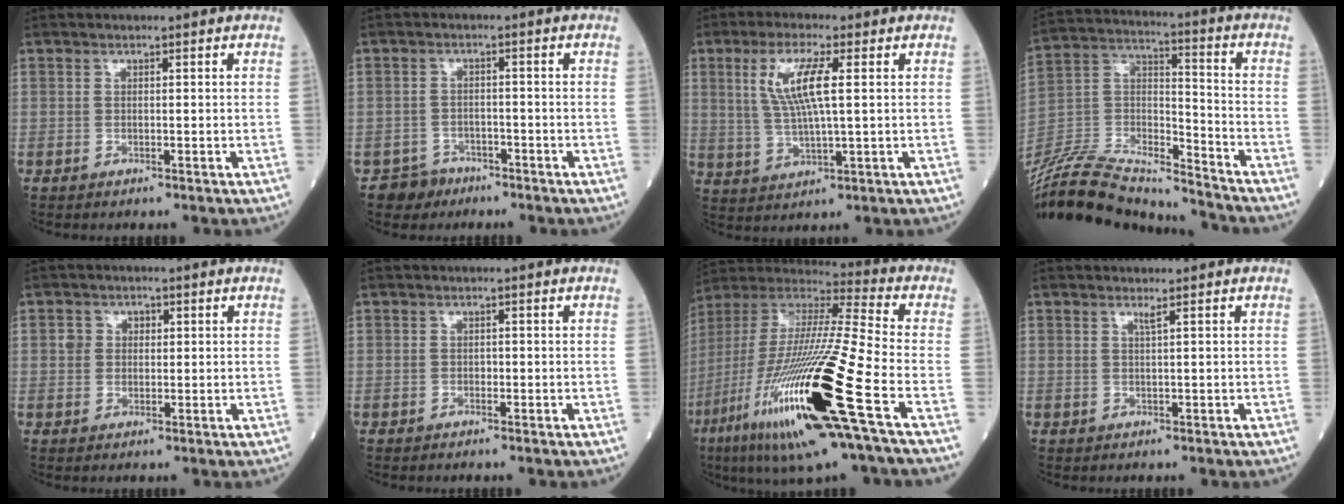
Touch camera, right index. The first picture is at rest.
{"total": 3.1, "force": [-2.2, 2.2, -0.4], "torque": [0.009, 0.009, -0.037]}
{"total": 8.1, "force": [2.2, 1.1, 7.7], "torque": [-0.165, 0.006, 0.048]}
{"total": 23.9, "force": [-22.5, 2.6, 7.5], "torque": [-0.181, -0.006, -0.386]}
{"total": 2.8, "force": [0.6, 2.5, 1.1], "torque": [-0.015, 0.010, 0.009]}
{"total": 0.0}
{"total": 26.8, "force": [-9.9, 1.7, 24.9], "torque": [-0.505, -0.057, -0.189]}
{"total": 1.0, "force": [0.6, -0.5, 0.6], "torque": [-0.022, -0.007, 0.015]}